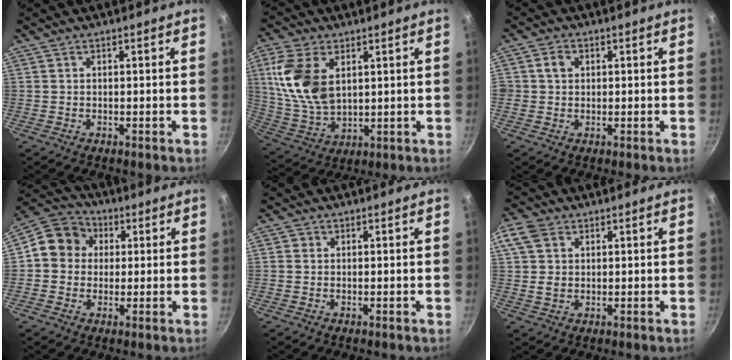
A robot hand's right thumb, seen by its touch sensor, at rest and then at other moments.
{"total": 14.2, "force": [3.9, 8.6, 10.6], "torque": [-0.201, -0.014, 0.089]}
{"total": 3.0, "force": [0.6, 2.6, 1.3], "torque": [-0.006, 0.005, 0.007]}
{"total": 9.9, "force": [1.4, 8.9, 4.0], "torque": [-0.037, 0.019, 0.001]}
{"total": 0.8, "force": [0.0, 0.7, 0.2], "torque": [0.000, 0.002, -0.003]}
{"total": 6.3, "force": [2.0, 4.8, 3.5], "torque": [-0.061, -0.001, 0.031]}